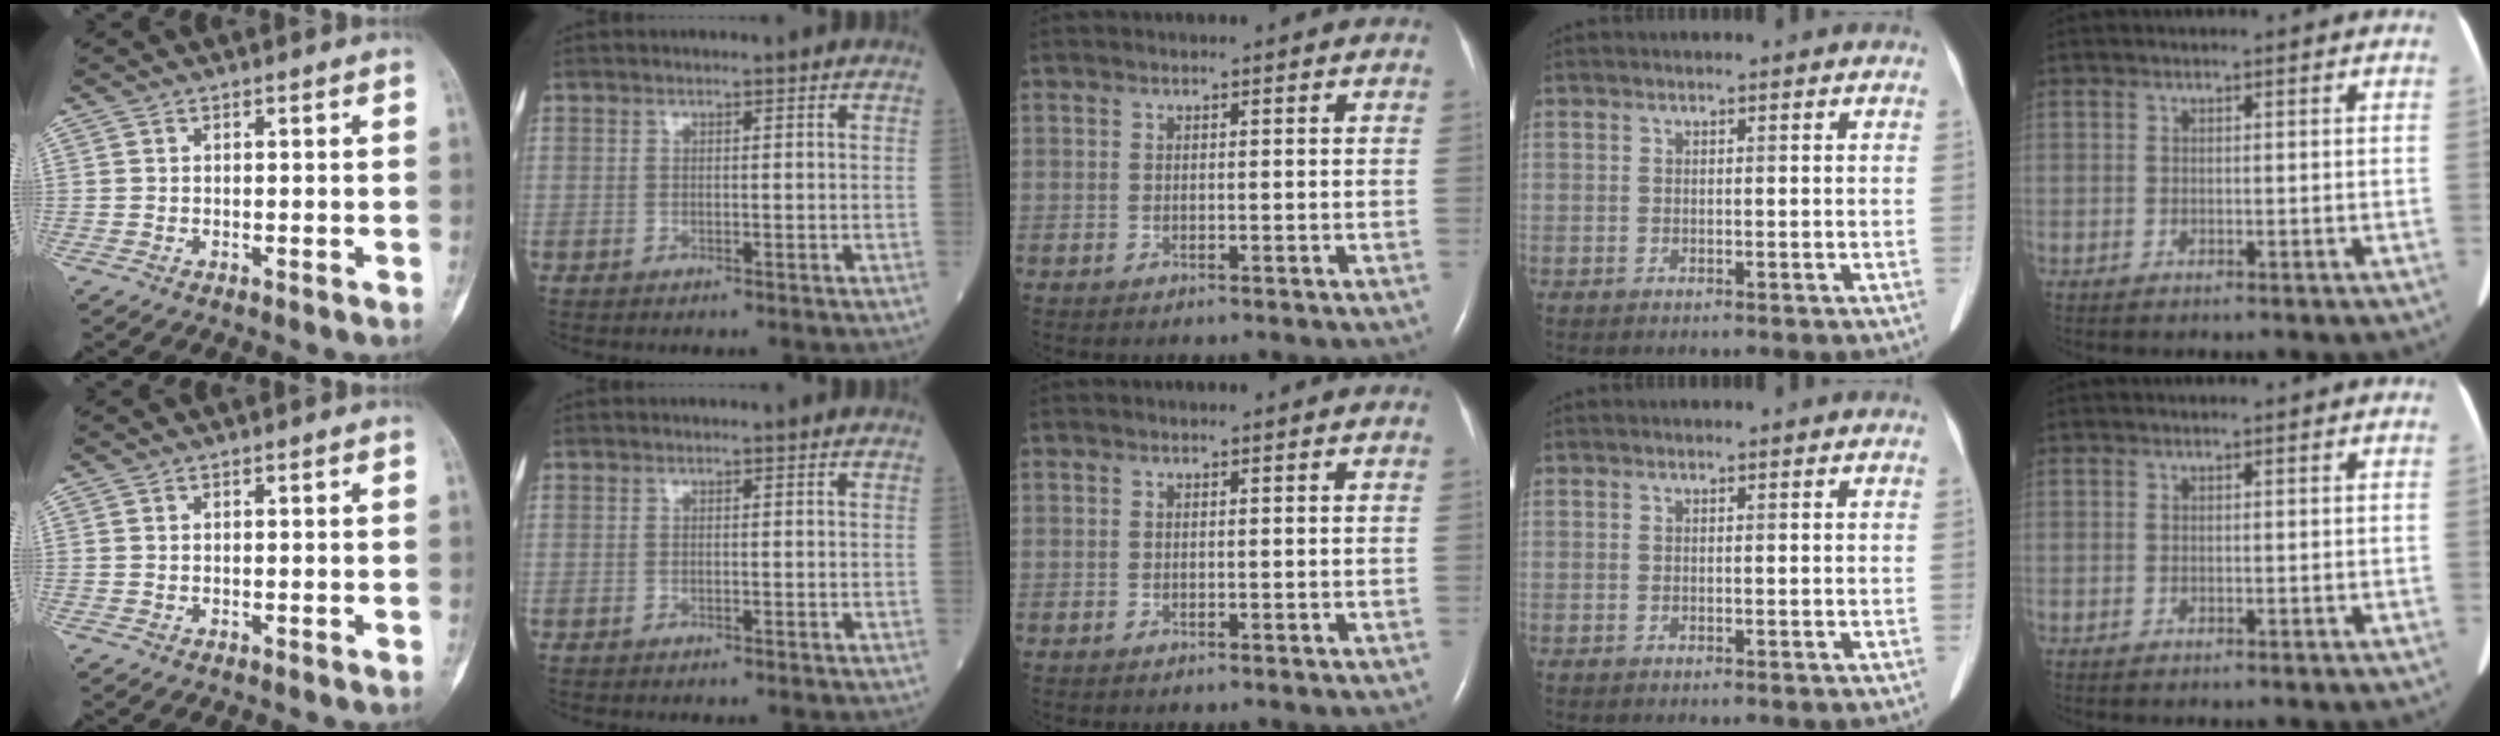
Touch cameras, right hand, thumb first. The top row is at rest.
{}